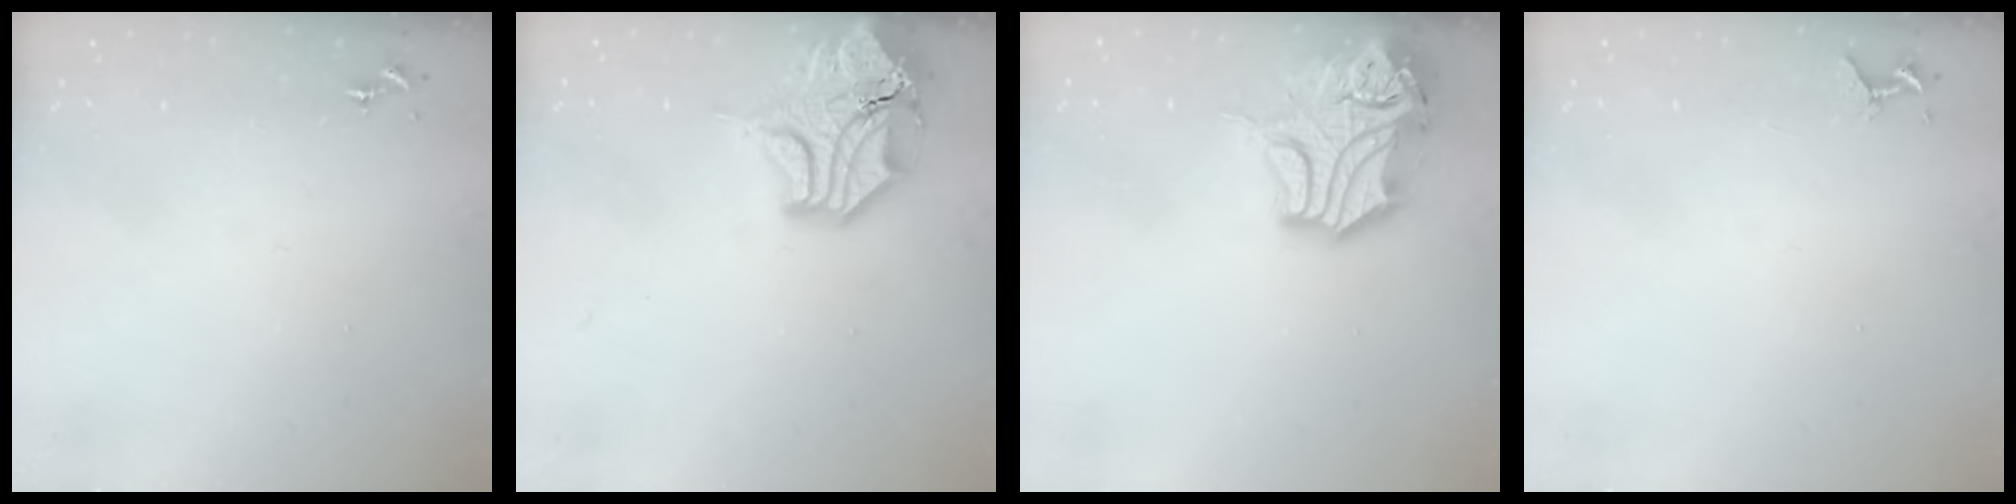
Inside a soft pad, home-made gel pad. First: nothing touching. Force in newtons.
{"total": 16.7, "press": 16.5, "slide": 2.5}
{"total": 17.4, "press": 17.2, "slide": 2.6}
{"total": 4.2, "press": 4.2, "slide": 0.4}